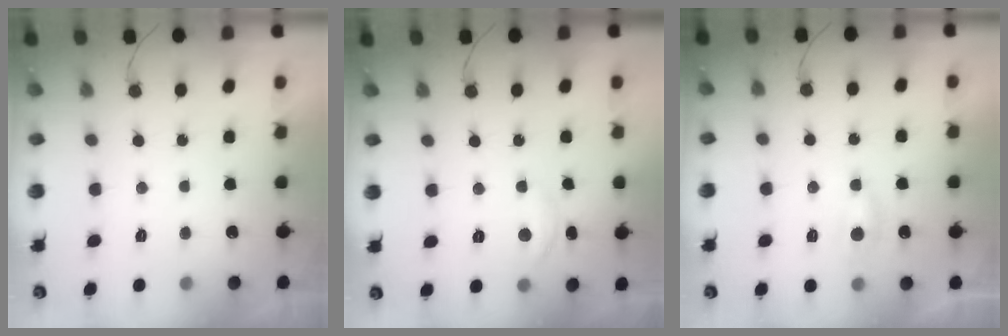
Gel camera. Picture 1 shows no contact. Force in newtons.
{"total": 5.6, "press": 5.6, "slide": 0.4}
{"total": 4.5, "press": 4.4, "slide": 0.5}